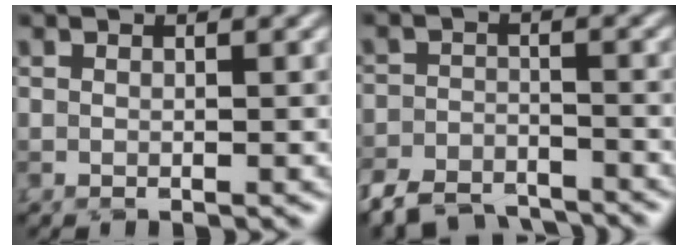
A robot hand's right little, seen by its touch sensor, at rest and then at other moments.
{"total": 5.5, "force": [-5.0, 2.0, 0.9], "torque": [-0.014, -0.007, -0.097]}